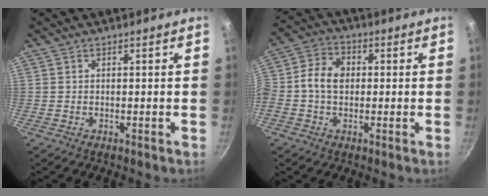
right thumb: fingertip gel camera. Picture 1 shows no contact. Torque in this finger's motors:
{"motor_torque": [1.94, 1.94, 0.38, -0.33, 0.75]}